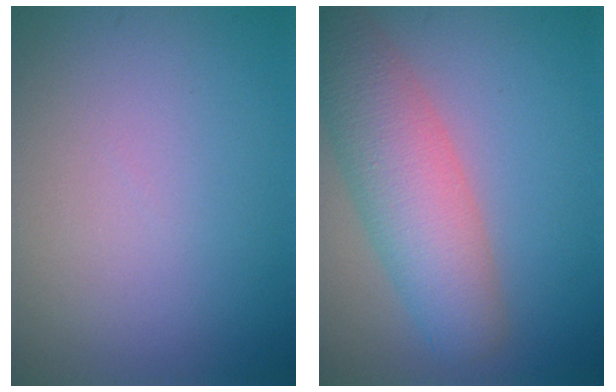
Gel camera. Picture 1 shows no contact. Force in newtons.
{"total": 6.4, "press": 6.4, "slide": 0.4}